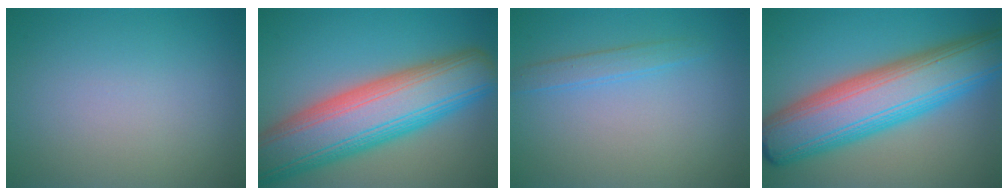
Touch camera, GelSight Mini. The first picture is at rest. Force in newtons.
{"total": 12.5, "press": 12.5, "slide": 0.5}
{"total": 1.7, "press": 1.7, "slide": 0.1}
{"total": 11.8, "press": 11.8, "slide": 0.4}